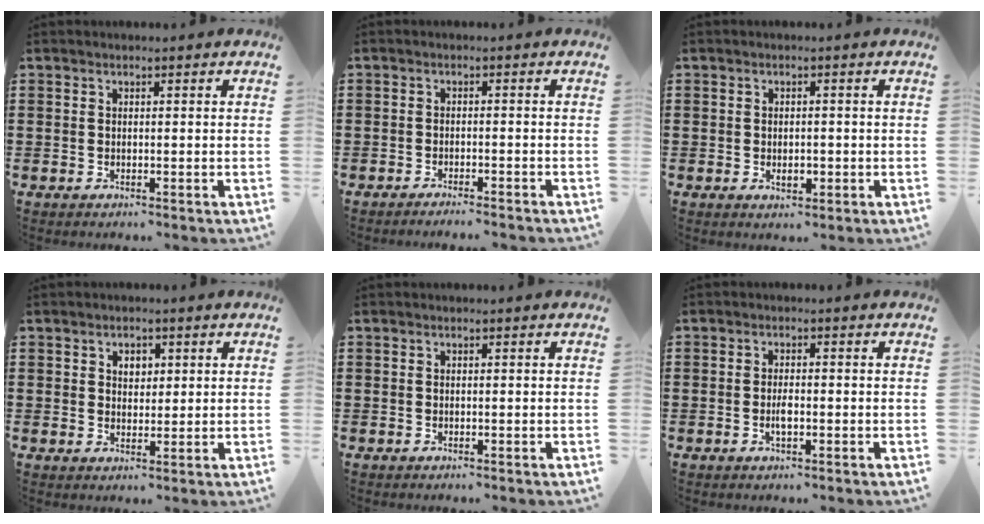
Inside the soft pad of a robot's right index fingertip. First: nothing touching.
{"total": 1.8, "force": [-1.8, -0.4, 0.2], "torque": [-0.005, 0.000, -0.036]}
{"total": 2.0, "force": [-0.4, 1.2, 1.6], "torque": [-0.030, 0.003, -0.007]}
{"total": 2.3, "force": [1.0, 1.7, 1.1], "torque": [-0.021, 0.004, 0.015]}
{"total": 0.0}
{"total": 2.2, "force": [-0.5, 0.8, 1.9], "torque": [-0.037, 0.002, -0.010]}